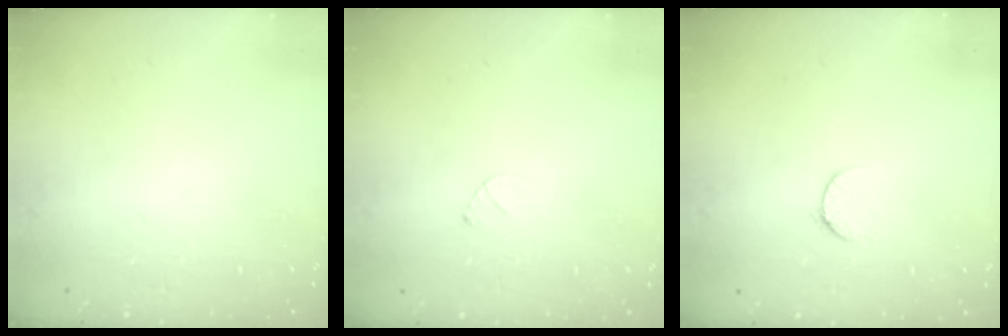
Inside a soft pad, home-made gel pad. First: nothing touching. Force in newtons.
{"total": 2.6, "press": 2.6, "slide": 0.3}
{"total": 6.3, "press": 6.3, "slide": 0.7}